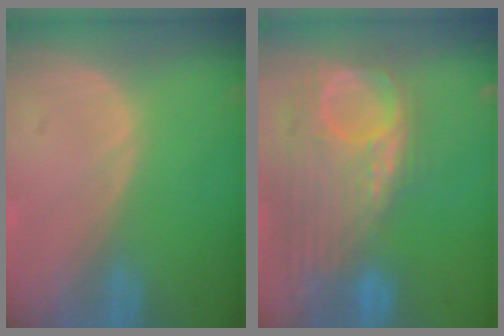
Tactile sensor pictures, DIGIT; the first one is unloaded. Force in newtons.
{"total": 12.0, "press": 10.4, "slide": 6.0}